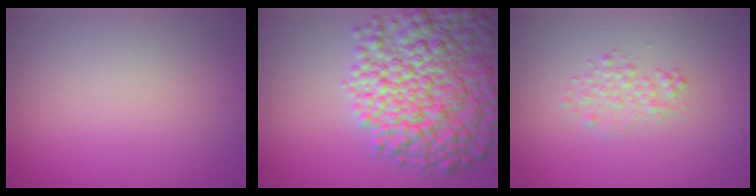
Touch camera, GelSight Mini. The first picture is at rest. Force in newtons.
{"total": 11.2, "press": 11.2, "slide": 0.4}
{"total": 1.5, "press": 1.5, "slide": 0.0}